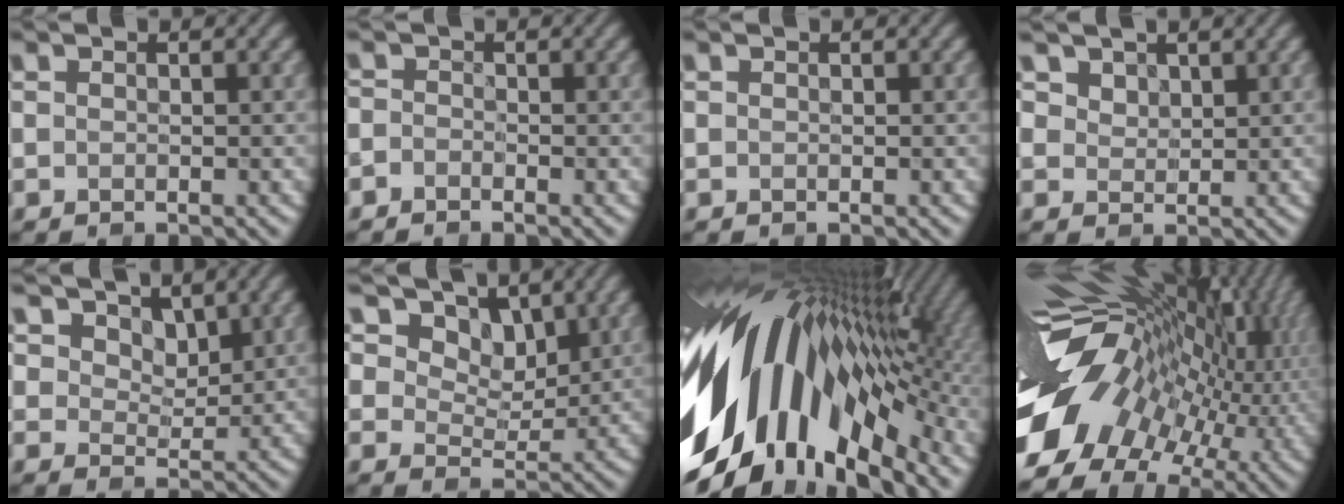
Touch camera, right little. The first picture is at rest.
{"total": 1.1, "force": [-1.0, 0.5, 0.1], "torque": [0.000, 0.002, -0.024]}
{"total": 0.0}
{"total": 2.8, "force": [2.2, 1.6, 1.0], "torque": [-0.031, -0.003, 0.048]}
{"total": 5.0, "force": [3.4, 2.9, 2.2], "torque": [-0.057, -0.017, 0.060]}
{"total": 11.2, "force": [7.0, 6.8, 5.4], "torque": [-0.112, 0.001, 0.109]}
{"total": 17.9, "force": [-0.5, 10.4, 14.6], "torque": [-0.254, -0.008, -0.021]}
{"total": 18.2, "force": [-0.3, 11.9, 13.7], "torque": [-0.251, -0.007, 0.000]}